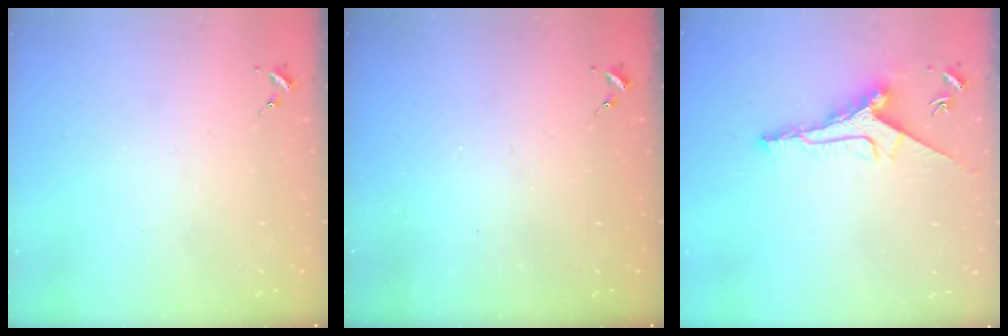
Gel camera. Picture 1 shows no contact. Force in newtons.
{"total": 0.0}
{"total": 10.9, "press": 10.9, "slide": 0.4}